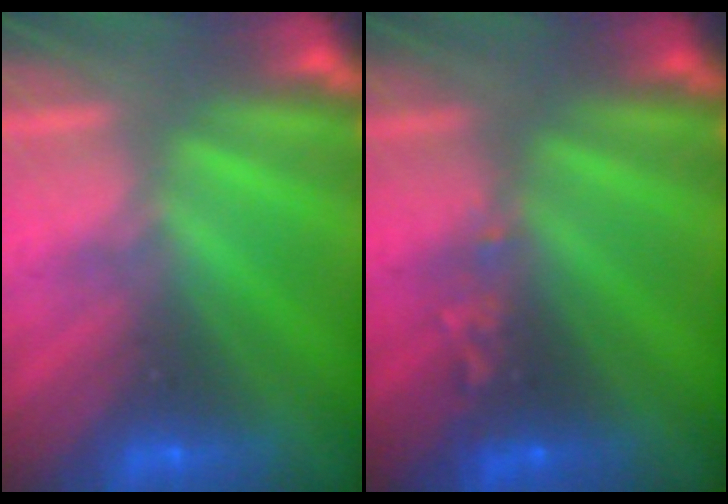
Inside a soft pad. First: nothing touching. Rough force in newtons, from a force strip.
{"total": 2.5}